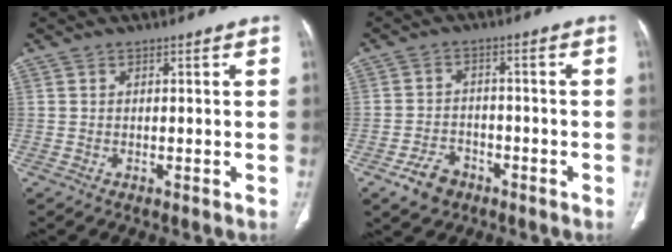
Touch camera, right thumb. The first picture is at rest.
{"total": 5.6, "force": [-3.3, 3.8, 2.3], "torque": [-0.032, 0.021, -0.053]}